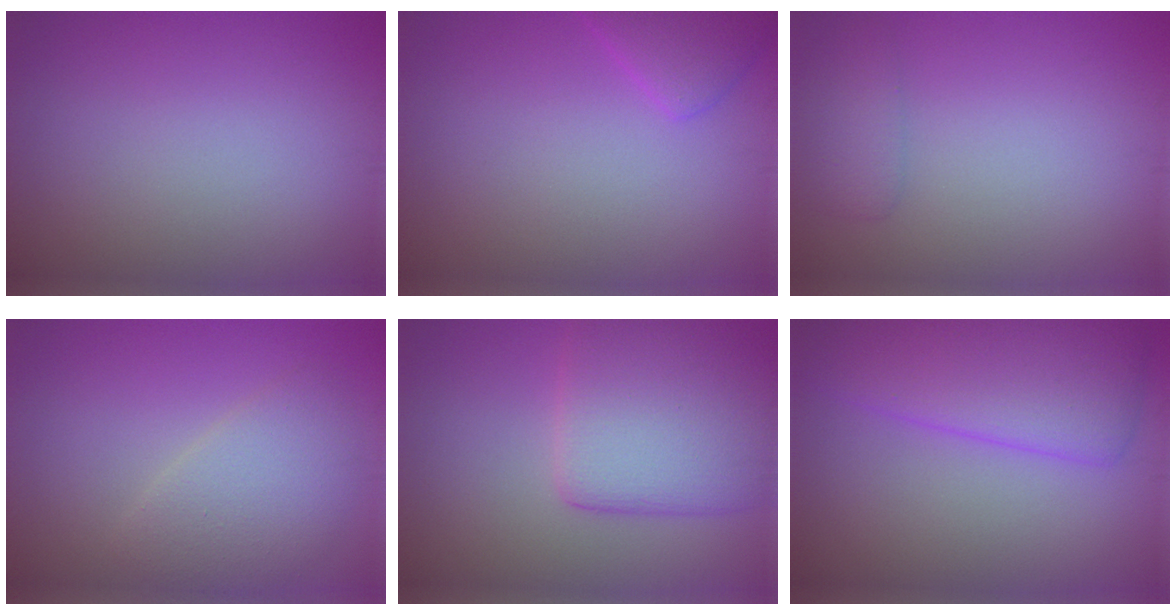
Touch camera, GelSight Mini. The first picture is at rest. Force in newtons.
{"total": 2.2, "press": 2.2, "slide": 0.1}
{"total": 1.5, "press": 1.5, "slide": 0.2}
{"total": 3.6, "press": 3.6, "slide": 0.3}
{"total": 7.2, "press": 7.2, "slide": 0.5}
{"total": 6.8, "press": 6.8, "slide": 0.3}